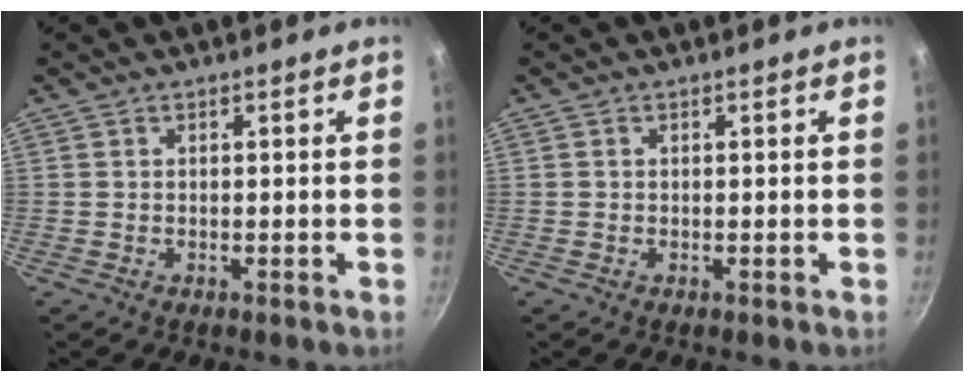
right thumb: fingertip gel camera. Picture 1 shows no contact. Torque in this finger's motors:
{"motor_torque": [-0.02, -0.20, -0.32, 0.13, 0.04]}